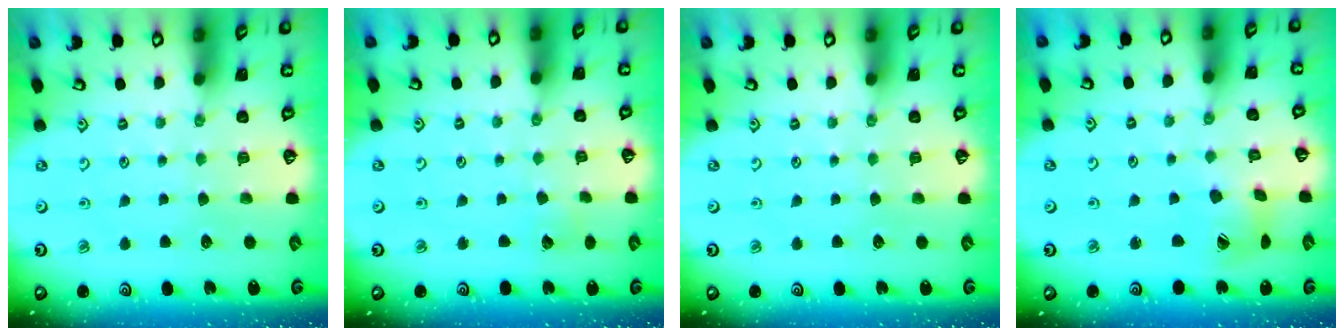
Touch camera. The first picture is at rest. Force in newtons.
{"total": 2.8, "press": 2.7, "slide": 0.3}
{"total": 0.0}
{"total": 7.8, "press": 7.7, "slide": 0.8}